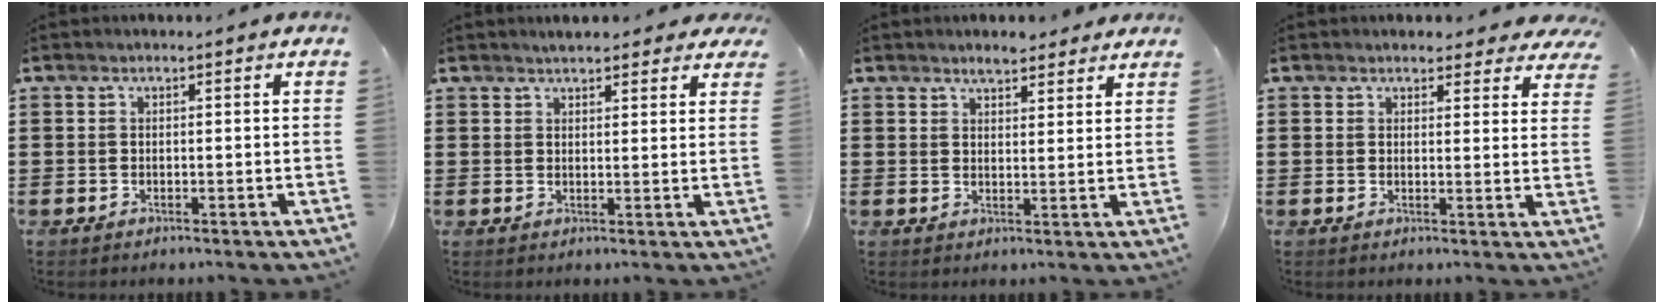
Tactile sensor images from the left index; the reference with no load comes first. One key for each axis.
{"total": 2.7, "fx": 2.5, "fy": 0.6, "fz": 0.8, "tx": -0.023, "ty": 0.001, "tz": 0.046}
{"total": 2.9, "fx": 2.7, "fy": 0.7, "fz": 0.9, "tx": -0.021, "ty": 0.001, "tz": 0.050}
{"total": 3.2, "fx": 2.9, "fy": 0.9, "fz": 1.0, "tx": -0.012, "ty": -0.009, "tz": 0.049}